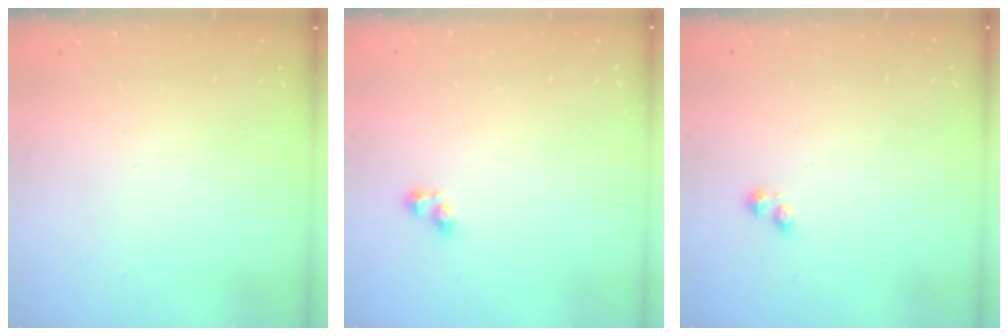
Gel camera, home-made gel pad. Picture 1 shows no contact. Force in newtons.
{"total": 3.1, "press": 3.1, "slide": 0.3}
{"total": 1.2, "press": 1.0, "slide": 0.6}